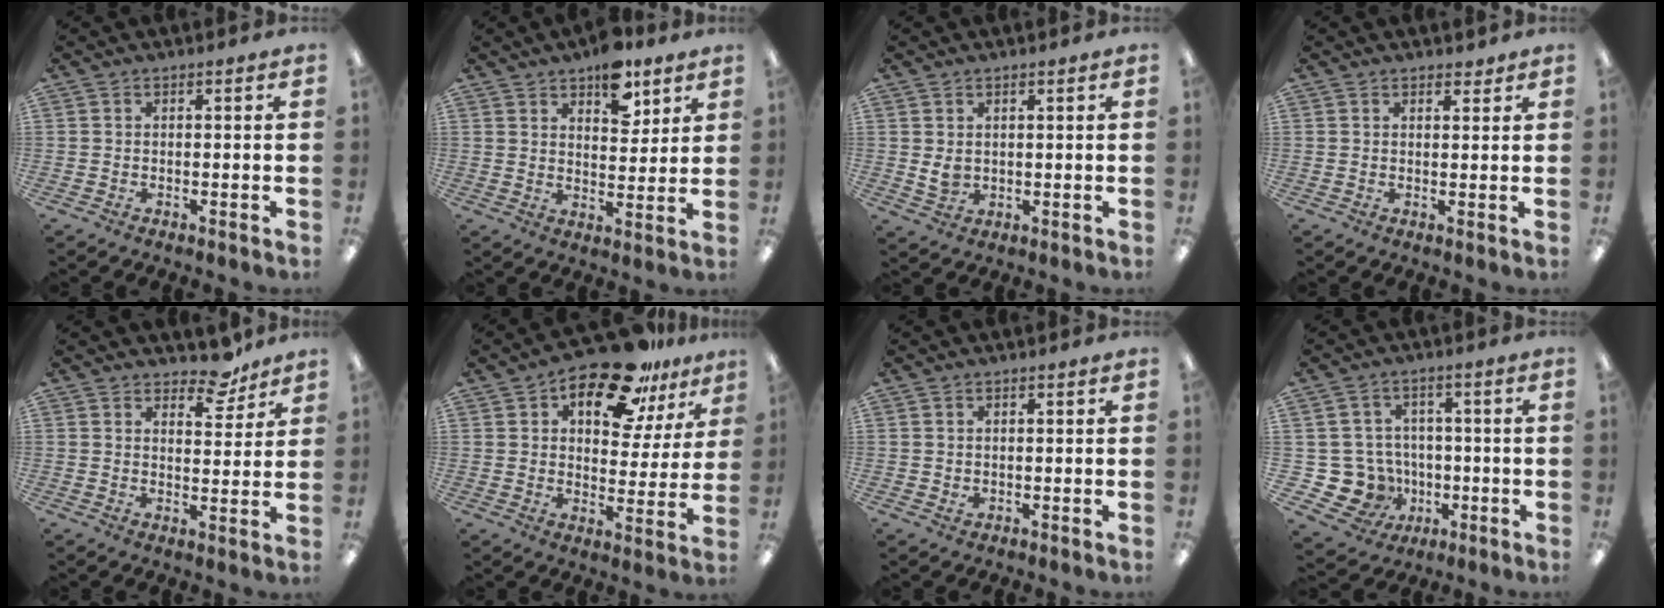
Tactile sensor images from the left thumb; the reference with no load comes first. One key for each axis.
{"total": 10.3, "fx": 7.1, "fy": 5.2, "fz": 5.5, "tx": -0.062, "ty": -0.034, "tz": 0.120}
{"total": 3.3, "fx": 1.2, "fy": 2.5, "fz": 1.6, "tx": -0.024, "ty": -0.008, "tz": 0.018}
{"total": 1.9, "fx": 1.6, "fy": 0.9, "fz": 0.6, "tx": -0.005, "ty": -0.003, "tz": 0.028}
{"total": 8.2, "fx": 6.6, "fy": 3.6, "fz": 3.3, "tx": -0.034, "ty": -0.040, "tz": 0.114}
{"total": 17.1, "fx": 12.1, "fy": 7.6, "fz": 9.4, "tx": -0.143, "ty": -0.063, "tz": 0.205}
{"total": 1.2, "fx": 0.5, "fy": 1.0, "fz": 0.4, "tx": -0.001, "ty": 0.001, "tz": 0.006}
{"total": 11.3, "fx": -2.7, "fy": 10.5, "fz": 3.2, "tx": -0.106, "ty": 0.016, "tz": -0.036}